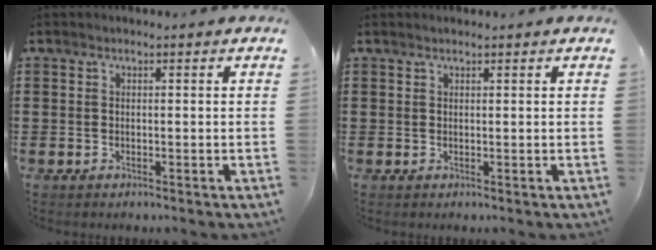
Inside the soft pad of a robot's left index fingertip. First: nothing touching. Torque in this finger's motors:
{"motor_torque": [0.49, -0.71, -0.03, 0.00]}